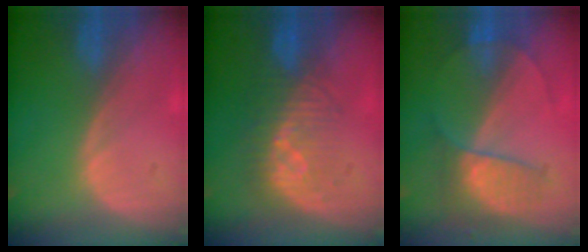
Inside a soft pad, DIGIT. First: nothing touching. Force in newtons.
{"total": 8.0, "press": 7.5, "slide": 2.9}
{"total": 7.0, "press": 6.0, "slide": 3.6}